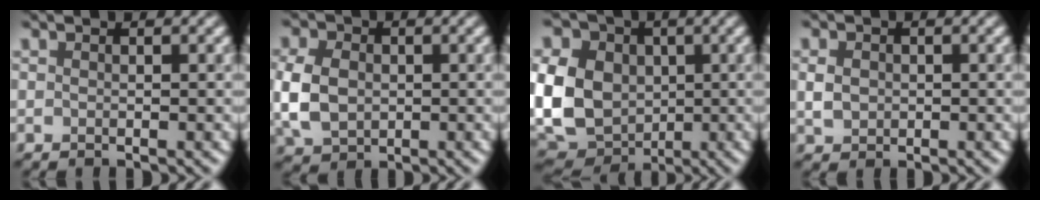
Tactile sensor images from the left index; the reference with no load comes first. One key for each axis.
{"total": 5.5, "fx": -0.1, "fy": 4.4, "fz": 3.4, "tx": -0.095, "ty": -0.001, "tz": -0.005}
{"total": 11.5, "fx": 0.7, "fy": 9.2, "fz": 6.8, "tx": -0.157, "ty": -0.002, "tz": 0.013}
{"total": 1.9, "fx": 0.2, "fy": 1.6, "fz": 0.9, "tx": -0.022, "ty": 0.000, "tz": 0.001}